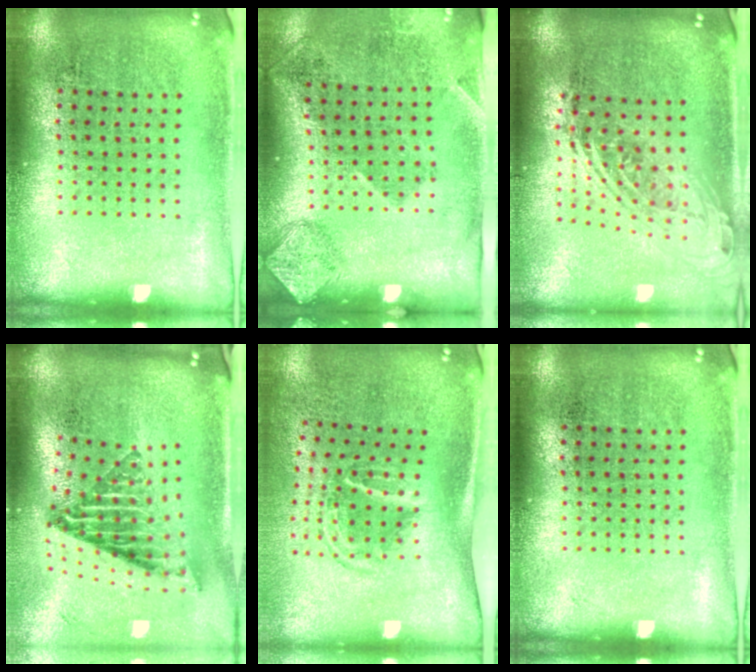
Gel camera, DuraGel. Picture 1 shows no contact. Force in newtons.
{"total": 1.9, "press": 1.2, "slide": 1.4}
{"total": 2.0, "press": 1.5, "slide": 1.2}
{"total": 2.6, "press": 1.6, "slide": 2.0}
{"total": 1.7, "press": 1.1, "slide": 1.3}
{"total": 0.0}